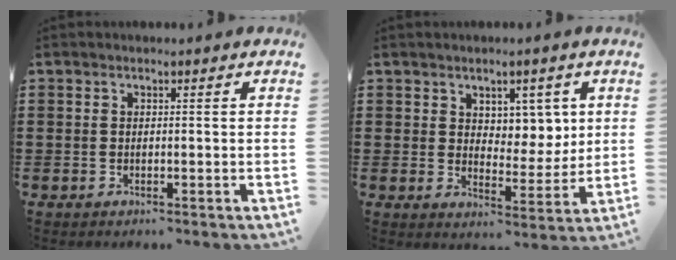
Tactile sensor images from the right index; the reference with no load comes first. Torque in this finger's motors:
{"motor_torque": [0.16, 0.20, 0.35, 0.01]}